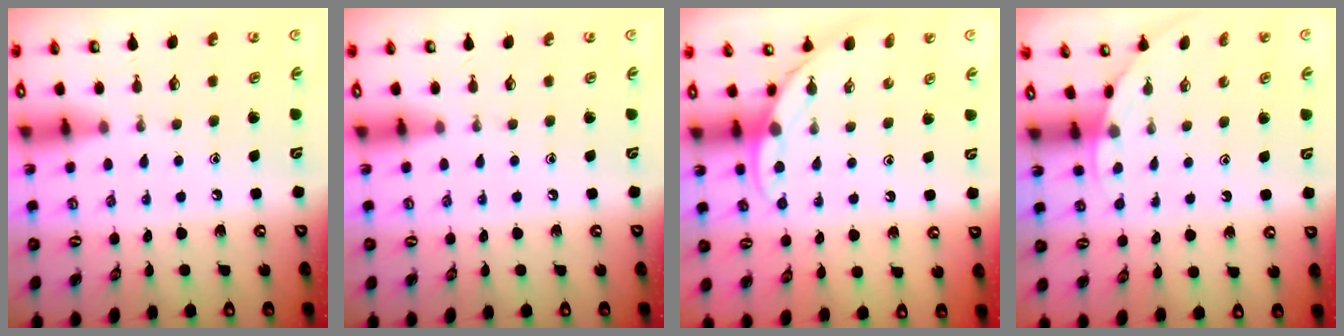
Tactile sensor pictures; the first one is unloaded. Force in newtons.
{"total": 0.0}
{"total": 5.4, "press": 5.4, "slide": 0.2}
{"total": 1.9, "press": 1.9, "slide": 0.1}